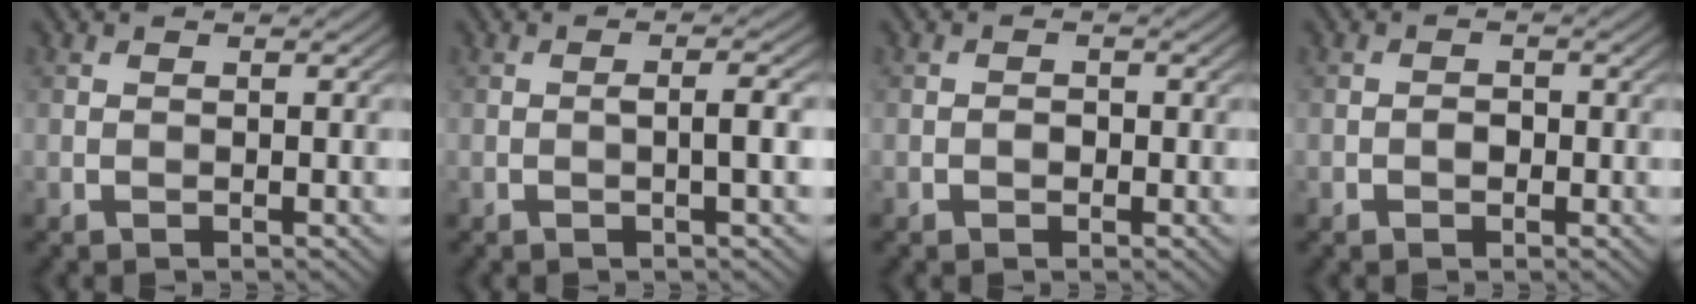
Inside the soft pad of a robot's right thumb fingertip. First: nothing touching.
{"total": 2.3, "force": [-0.2, 0.2, 2.3], "torque": [-0.040, 0.006, -0.007]}
{"total": 1.0, "force": [-0.4, 0.8, 0.5], "torque": [-0.008, -0.002, -0.010]}
{"total": 1.3, "force": [-0.4, 1.0, 0.7], "torque": [-0.012, -0.001, -0.012]}